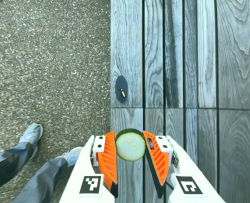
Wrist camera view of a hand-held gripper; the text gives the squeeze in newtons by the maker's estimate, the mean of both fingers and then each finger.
{"total": 10.7, "left": 10.6, "right": 10.9}